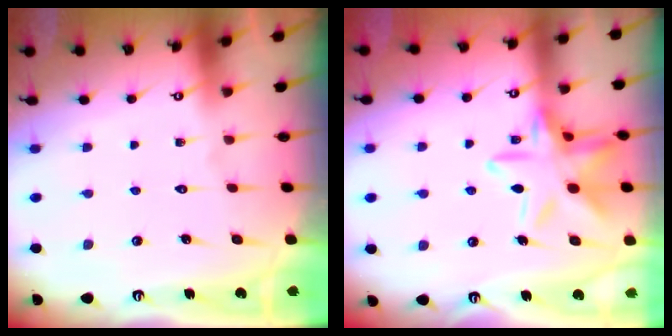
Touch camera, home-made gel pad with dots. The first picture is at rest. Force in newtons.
{"total": 15.7, "press": 15.7, "slide": 1.2}